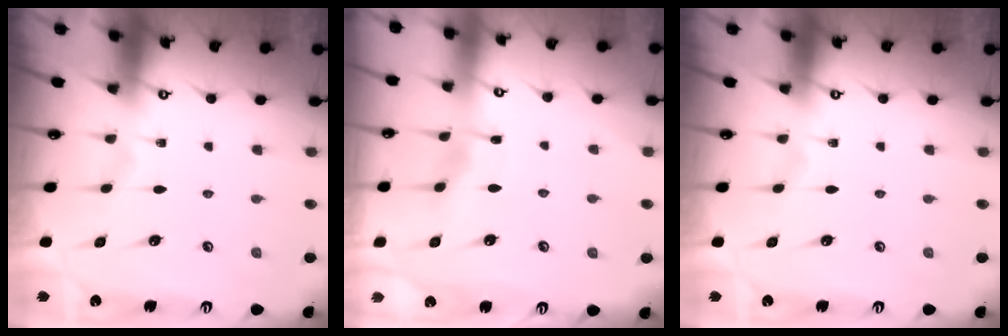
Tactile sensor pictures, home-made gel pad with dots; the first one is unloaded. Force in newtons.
{"total": 4.1, "press": 4.1, "slide": 0.5}
{"total": 0.0}